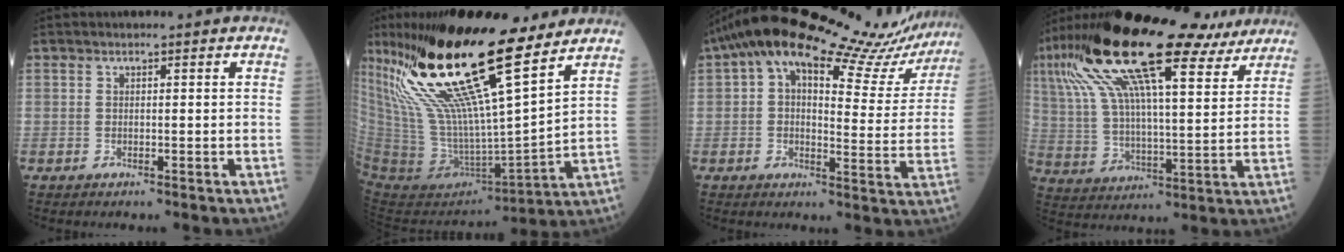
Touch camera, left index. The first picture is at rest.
{"total": 27.3, "force": [17.7, 4.6, 20.2], "torque": [-0.402, 0.002, 0.323]}
{"total": 19.5, "force": [17.3, 3.6, 8.3], "torque": [-0.126, 0.006, 0.211]}
{"total": 25.4, "force": [16.8, 6.2, 18.0], "torque": [-0.341, 0.063, 0.280]}